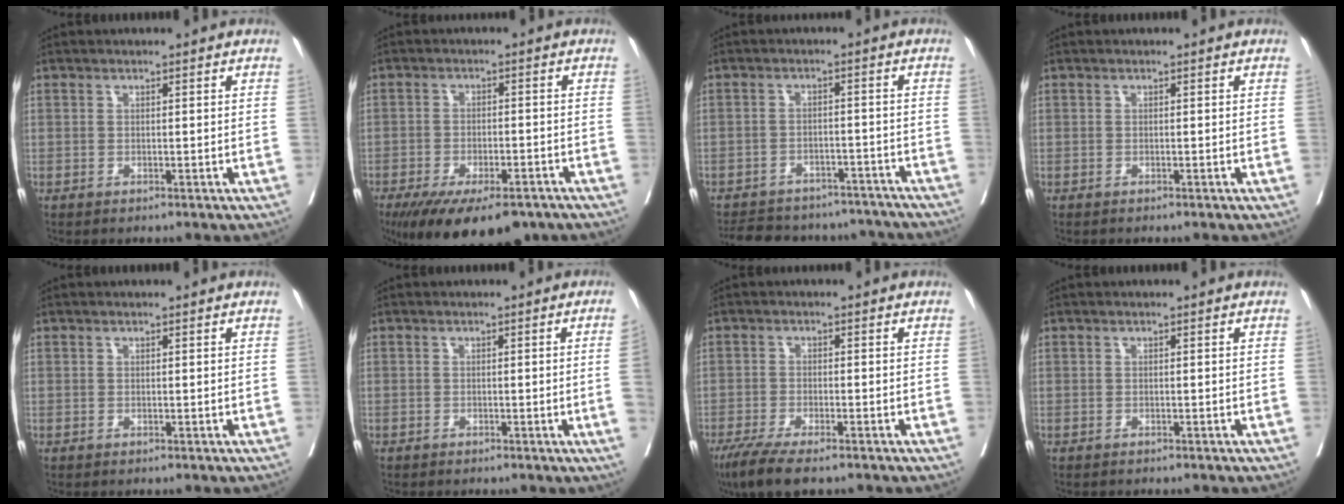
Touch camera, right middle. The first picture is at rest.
{"total": 15.0, "force": [-11.1, 5.3, 8.6], "torque": [-0.141, -0.021, -0.161]}
{"total": 17.0, "force": [-15.2, 6.2, 4.4], "torque": [-0.107, 0.010, -0.194]}
{"total": 0.0}
{"total": 0.0}
{"total": 2.1, "force": [-0.4, -0.9, 1.8], "torque": [-0.020, -0.001, -0.006]}
{"total": 8.0, "force": [-5.9, 1.6, 5.1], "torque": [-0.083, -0.018, -0.098]}
{"total": 0.5, "force": [-0.5, 0.2, 0.1], "torque": [-0.005, -0.001, -0.012]}